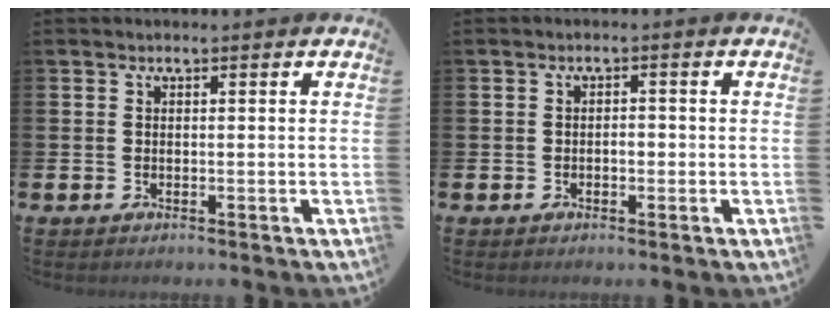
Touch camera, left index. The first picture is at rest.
{"total": 1.1, "force": [-0.4, 0.7, 0.8], "torque": [-0.013, 0.000, -0.009]}